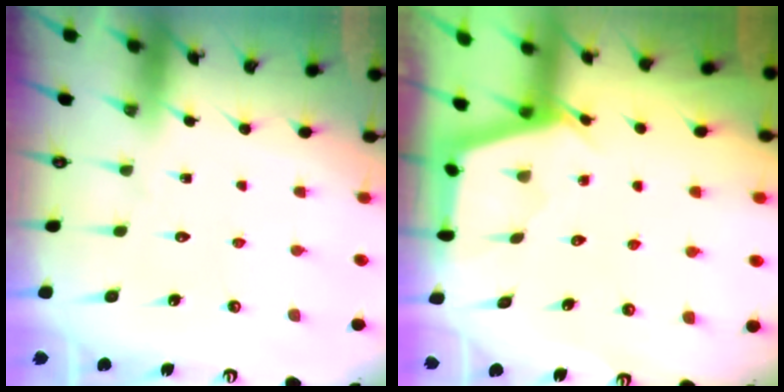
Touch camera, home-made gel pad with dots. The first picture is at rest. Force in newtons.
{"total": 2.8, "press": 2.8, "slide": 0.4}